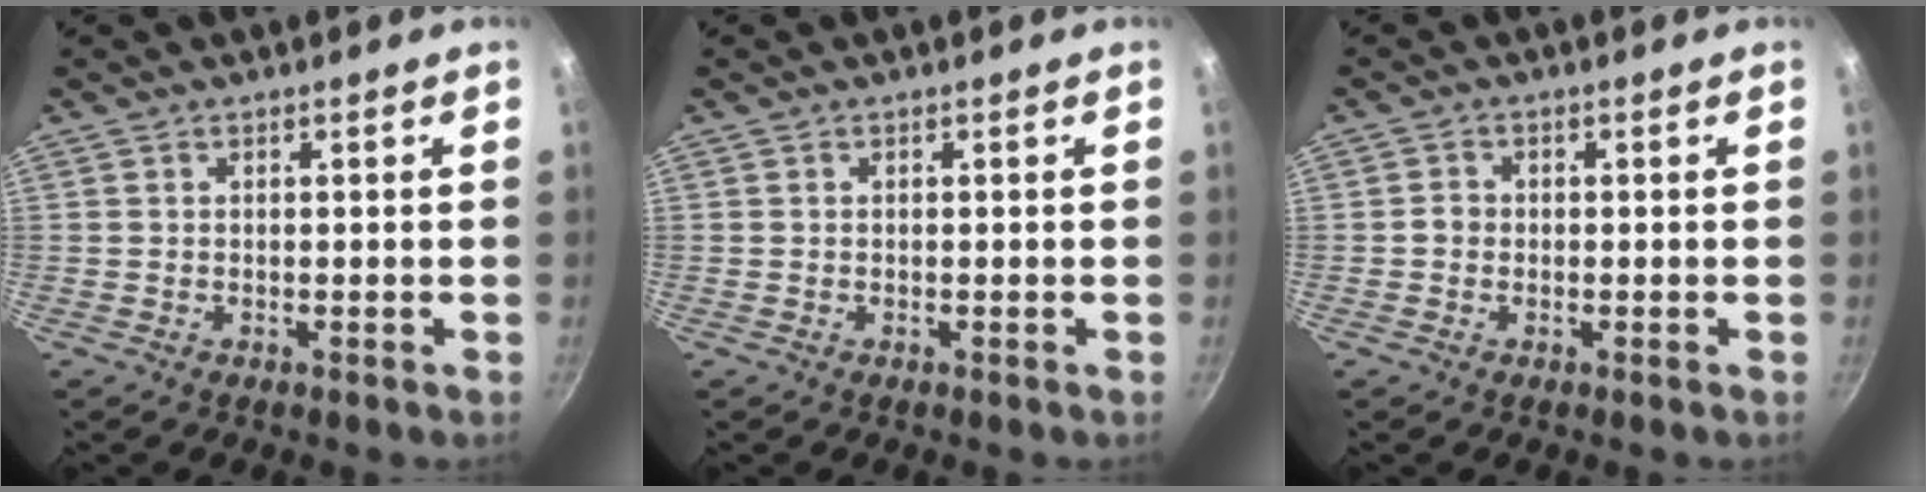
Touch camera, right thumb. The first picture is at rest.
{"total": 0.0}
{"total": 1.8, "force": [-0.4, 1.6, 0.7], "torque": [-0.003, 0.008, -0.008]}